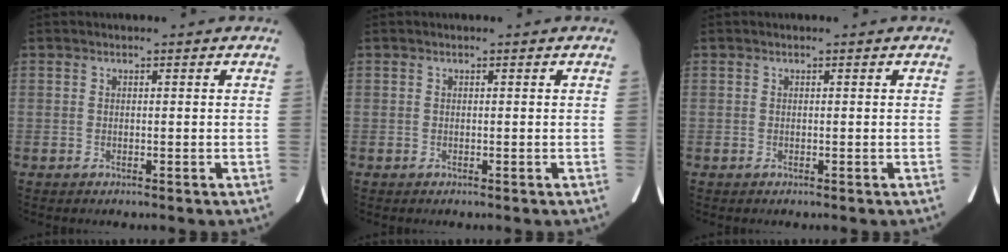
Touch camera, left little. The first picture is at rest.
{"total": 0.0}
{"total": 0.0}